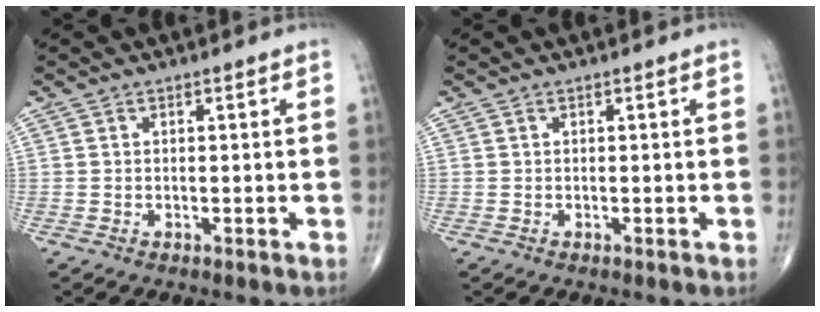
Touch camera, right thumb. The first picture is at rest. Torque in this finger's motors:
{"motor_torque": [-0.16, 0.07, 0.14, 0.12, -0.02]}